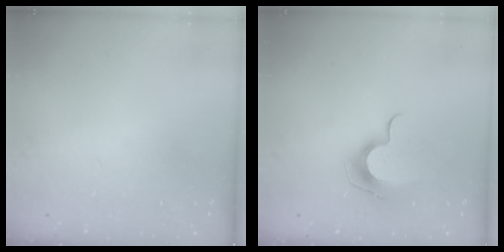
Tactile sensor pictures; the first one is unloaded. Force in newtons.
{"total": 10.5, "press": 10.5, "slide": 0.1}